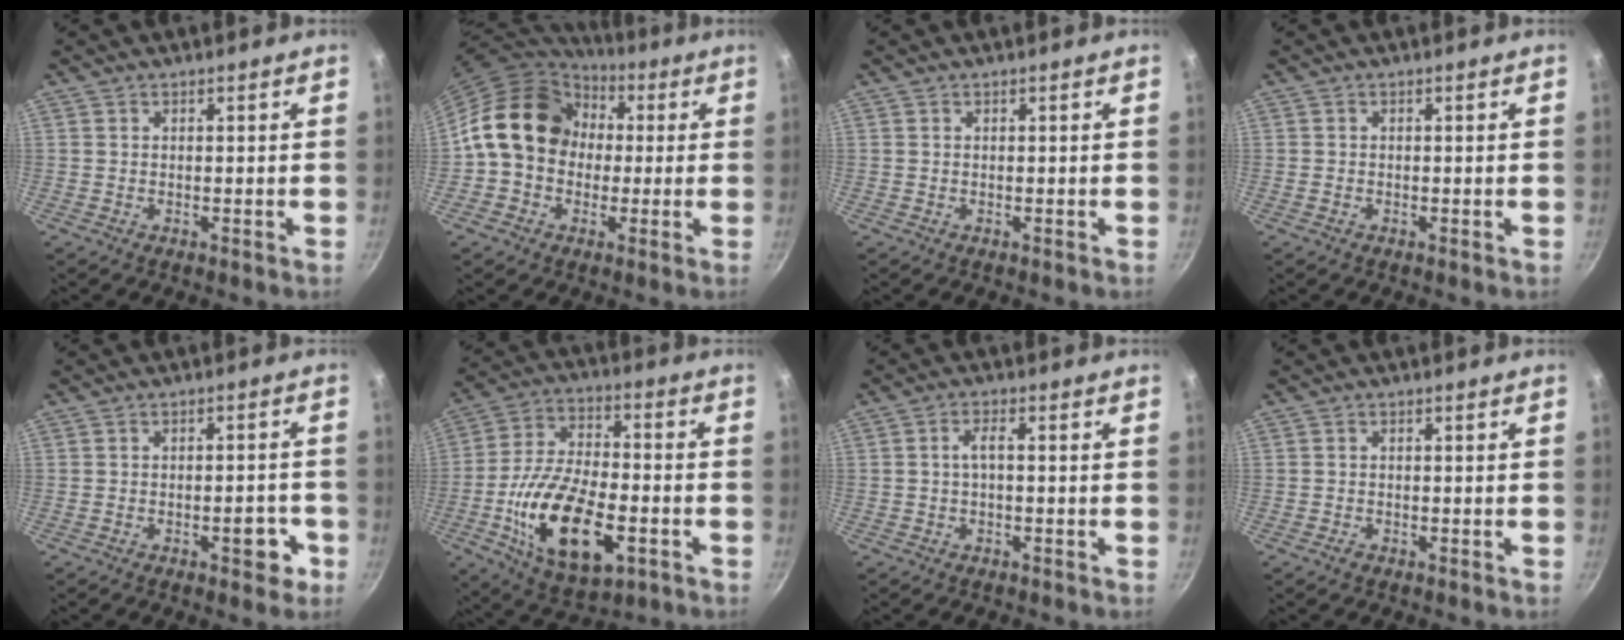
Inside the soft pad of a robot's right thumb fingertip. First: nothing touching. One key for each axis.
{"total": 16.2, "fx": 1.5, "fy": 13.4, "fz": 9.1, "tx": -0.118, "ty": 0.037, "tz": 0.011}
{"total": 0.0}
{"total": 0.7, "fx": -0.3, "fy": 0.6, "fz": 0.3, "tx": -0.005, "ty": 0.000, "tz": -0.007}
{"total": 5.2, "fx": -2.3, "fy": 2.5, "fz": 3.9, "tx": -0.028, "ty": 0.022, "tz": -0.027}
{"total": 20.7, "fx": -6.2, "fy": 10.3, "fz": 16.8, "tx": -0.298, "ty": 0.020, "tz": -0.105}
{"total": 2.5, "fx": -0.4, "fy": 0.9, "fz": 2.3, "tx": -0.050, "ty": 0.016, "tz": -0.007}
{"total": 1.1, "fx": -0.8, "fy": 0.6, "fz": 0.5, "tx": -0.011, "ty": 0.004, "tz": -0.015}